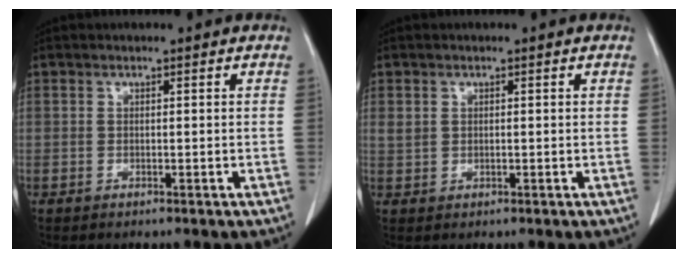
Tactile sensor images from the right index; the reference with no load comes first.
{"total": 1.5, "force": [0.6, 1.2, 0.6], "torque": [-0.014, 0.007, 0.016]}